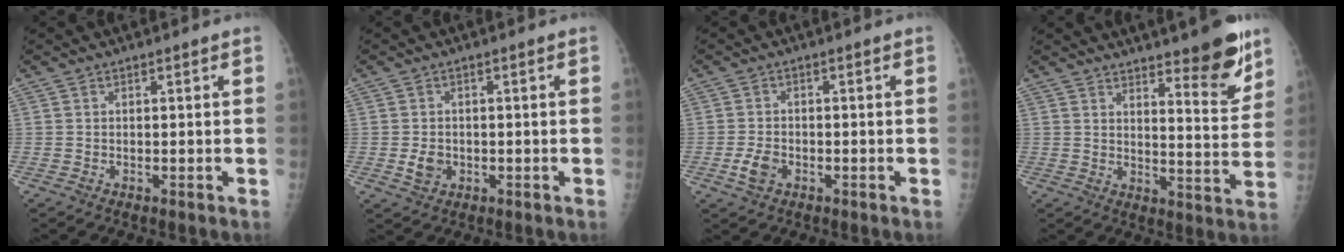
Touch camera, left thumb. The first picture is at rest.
{"total": 3.0, "force": [-0.6, 2.4, 1.8], "torque": [-0.025, 0.003, -0.007]}
{"total": 3.6, "force": [-1.5, 2.3, 2.3], "torque": [-0.046, 0.008, -0.027]}
{"total": 11.0, "force": [7.8, 2.4, 7.5], "torque": [-0.075, -0.060, 0.115]}